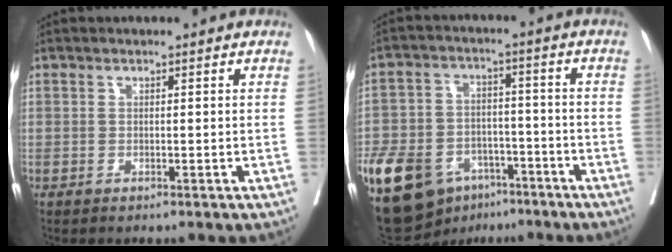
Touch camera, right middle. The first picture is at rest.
{"total": 19.3, "force": [-11.0, 12.0, 10.4], "torque": [-0.242, 0.003, -0.178]}